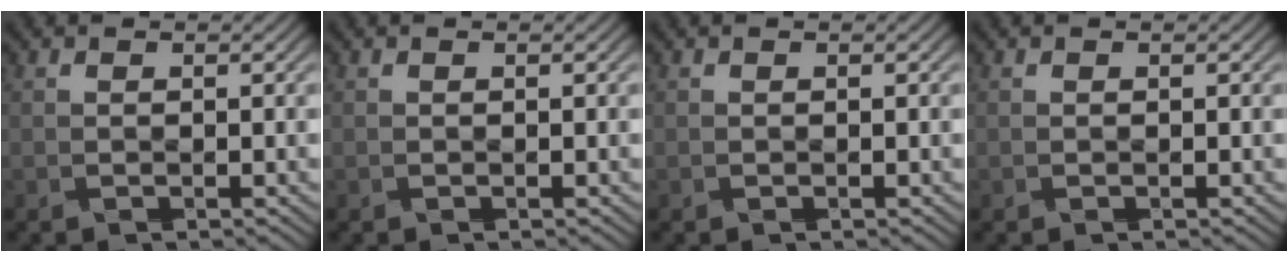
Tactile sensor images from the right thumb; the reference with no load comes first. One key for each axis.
{"total": 0.0}
{"total": 0.0}
{"total": 0.0}